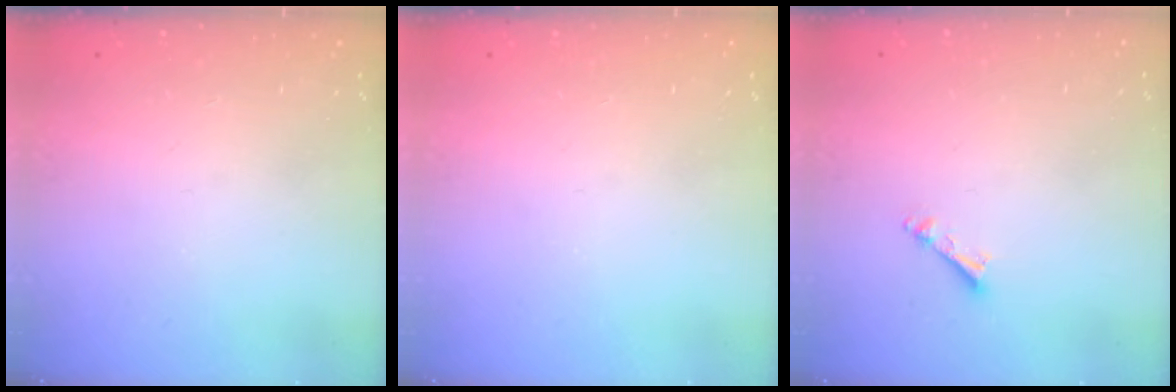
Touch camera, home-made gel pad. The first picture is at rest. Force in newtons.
{"total": 0.0}
{"total": 3.3, "press": 3.3, "slide": 0.1}